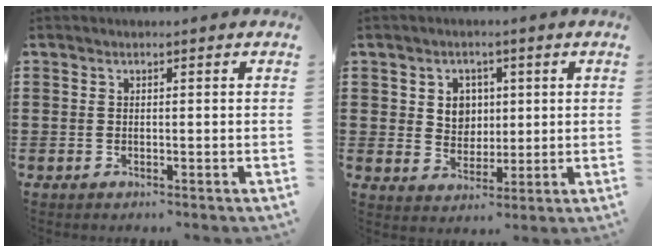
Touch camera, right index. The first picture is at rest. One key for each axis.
{"total": 4.4, "fx": 1.3, "fy": 4.0, "fz": 1.5, "tx": -0.040, "ty": 0.011, "tz": 0.019}